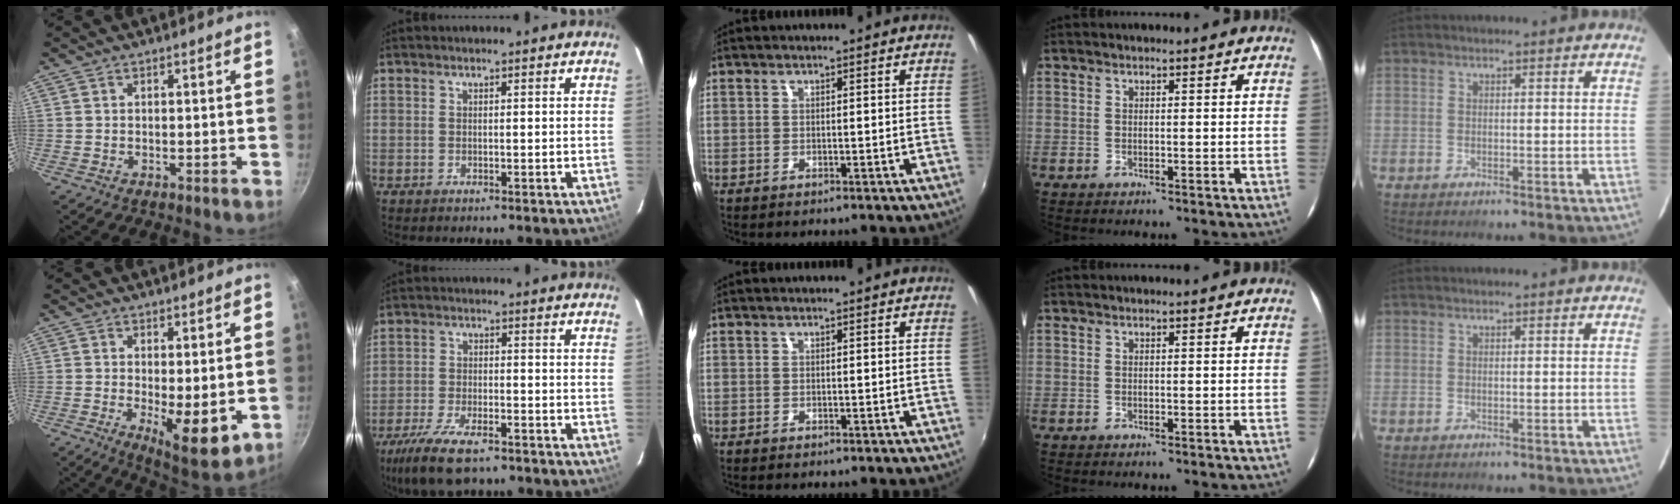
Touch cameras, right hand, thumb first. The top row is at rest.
{"thumb": {"total": 9.6, "force": [-0.9, 3.4, 8.9], "torque": [-0.116, -0.024, -0.001]}, "index": {"total": 12.2, "force": [-8.8, 4.4, 7.3], "torque": [-0.173, -0.025, -0.159]}}